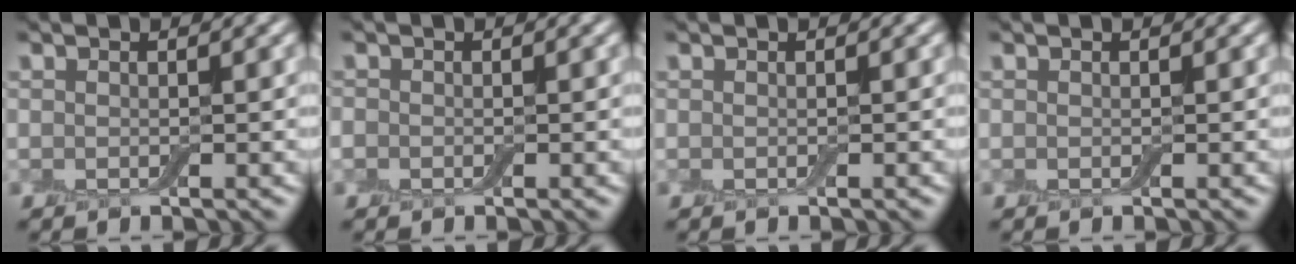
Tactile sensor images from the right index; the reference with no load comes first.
{"total": 0.7, "force": [-0.3, 0.6, 0.1], "torque": [-0.001, -0.003, -0.006]}
{"total": 0.0}
{"total": 0.0}